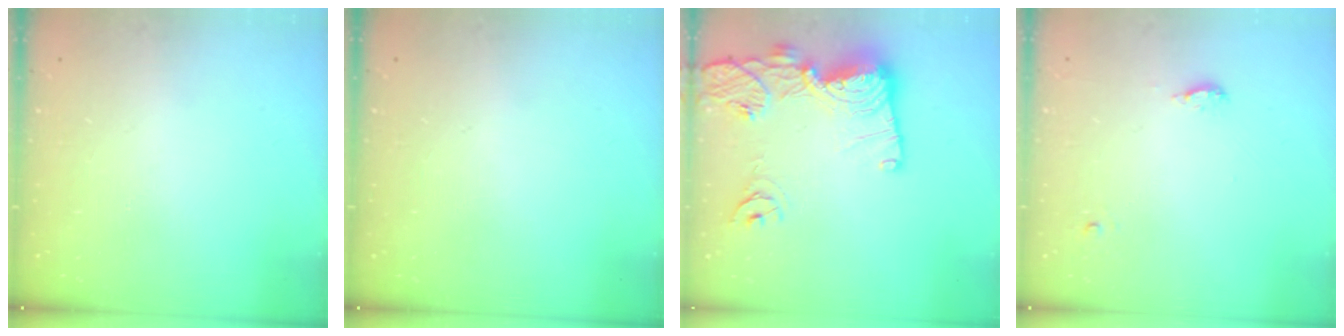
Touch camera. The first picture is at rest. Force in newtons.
{"total": 0.0}
{"total": 18.6, "press": 18.6, "slide": 1.6}
{"total": 5.3, "press": 5.0, "slide": 1.7}